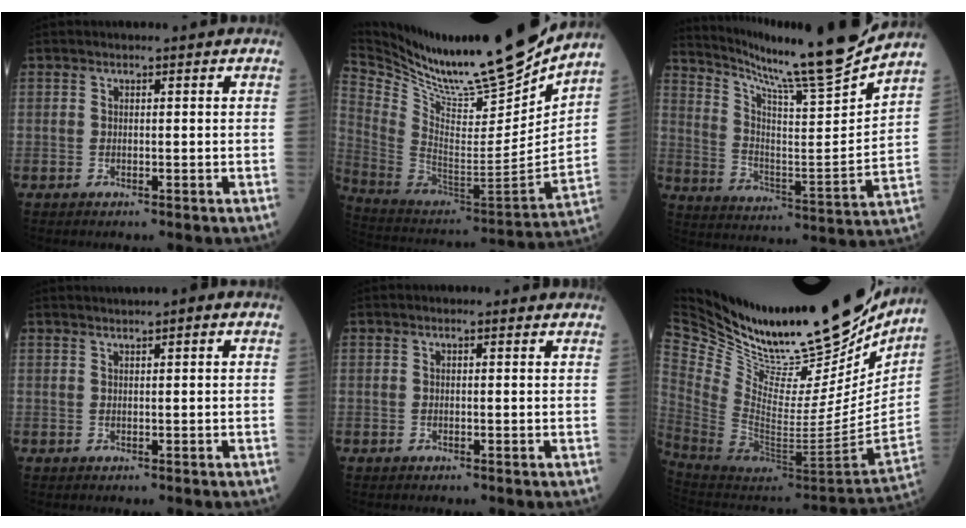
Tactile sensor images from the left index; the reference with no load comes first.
{"total": 23.7, "force": [21.1, 0.9, 10.6], "torque": [-0.203, -0.065, 0.355]}
{"total": 18.7, "force": [16.9, -1.9, 7.9], "torque": [-0.144, -0.056, 0.262]}
{"total": 3.3, "force": [2.4, 0.1, 2.3], "torque": [-0.041, 0.025, 0.041]}
{"total": 1.5, "force": [1.3, 0.5, 0.6], "torque": [-0.015, 0.009, 0.012]}
{"total": 35.7, "force": [29.0, 10.9, 17.8], "torque": [-0.339, -0.074, 0.451]}